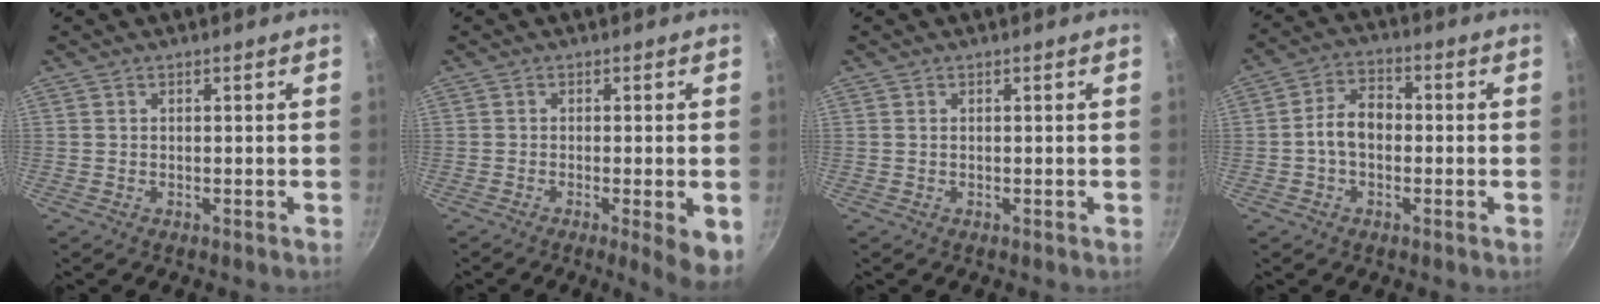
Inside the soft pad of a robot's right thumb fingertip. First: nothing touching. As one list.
[{"total": 6.6, "force": [-2.0, 1.2, 6.2], "torque": [-0.078, 0.000, -0.025]}, {"total": 0.0}, {"total": 6.8, "force": [-0.8, 4.7, 4.9], "torque": [-0.066, 0.027, -0.024]}]